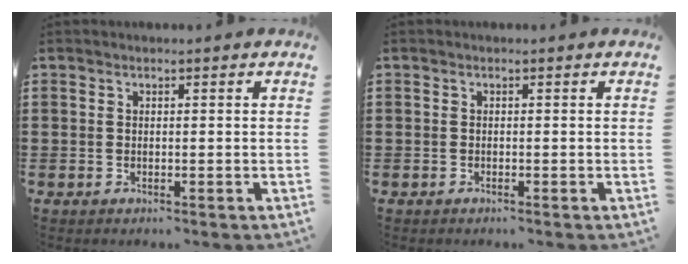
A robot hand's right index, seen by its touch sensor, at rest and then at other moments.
{"total": 0.0}